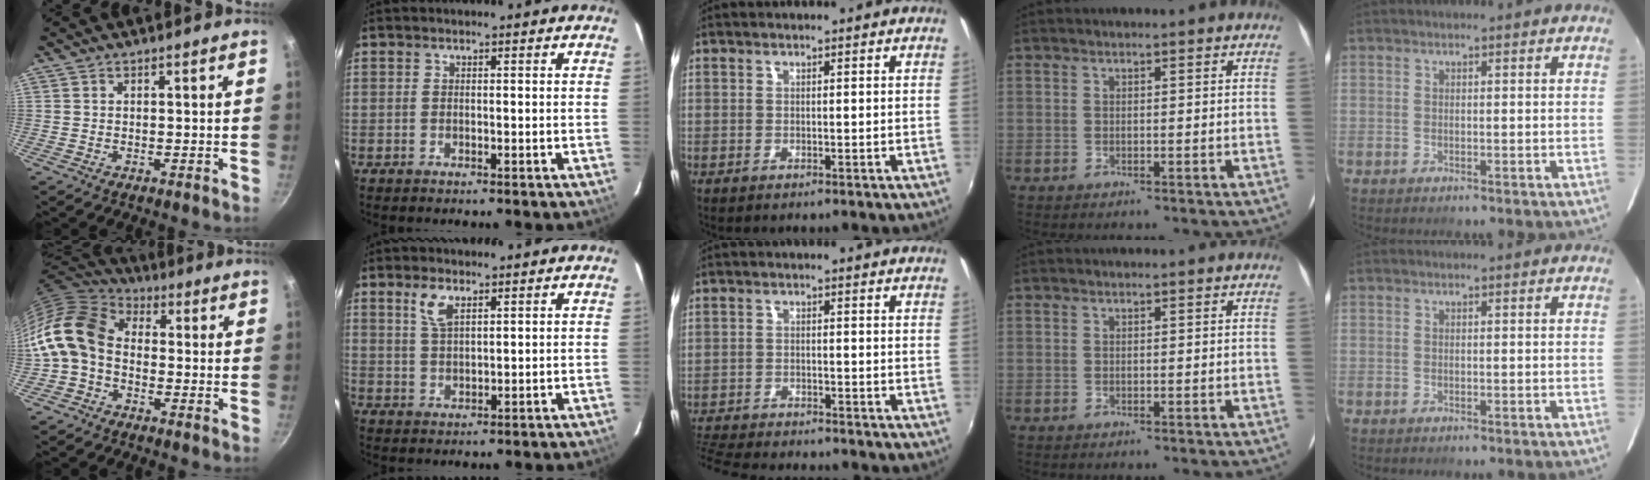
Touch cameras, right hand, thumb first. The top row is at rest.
{"thumb": {"total": 13.2, "force": [-2.0, 9.8, 8.6], "torque": [-0.160, 0.039, -0.064]}, "index": {"total": 4.5, "force": [2.5, 1.9, 3.2], "torque": [-0.063, 0.005, 0.051]}, "middle": {"total": 11.1, "force": [-10.2, 1.9, 4.0], "torque": [-0.109, -0.016, -0.170]}}